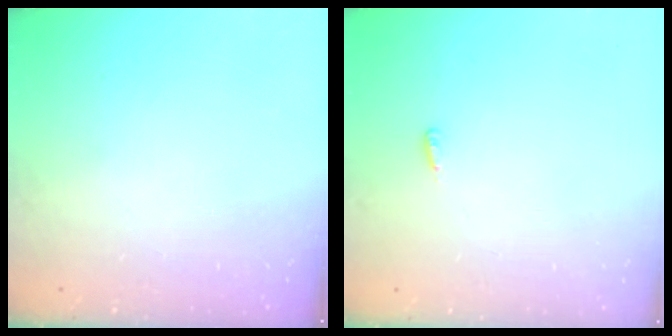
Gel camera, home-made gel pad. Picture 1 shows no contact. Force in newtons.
{"total": 2.7, "press": 2.6, "slide": 0.9}